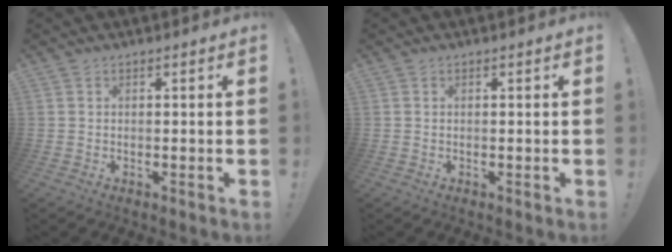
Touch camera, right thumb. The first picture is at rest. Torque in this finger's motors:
{"motor_torque": [-0.04, 0.13, 0.13, -0.09, 0.00]}